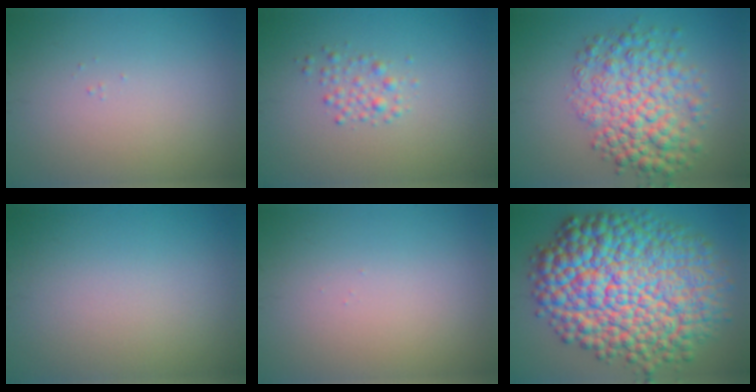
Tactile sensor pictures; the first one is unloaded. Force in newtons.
{"total": 1.6, "press": 1.6, "slide": 0.1}
{"total": 6.8, "press": 6.8, "slide": 0.2}
{"total": 0.0}
{"total": 0.0}
{"total": 17.1, "press": 17.1, "slide": 0.1}